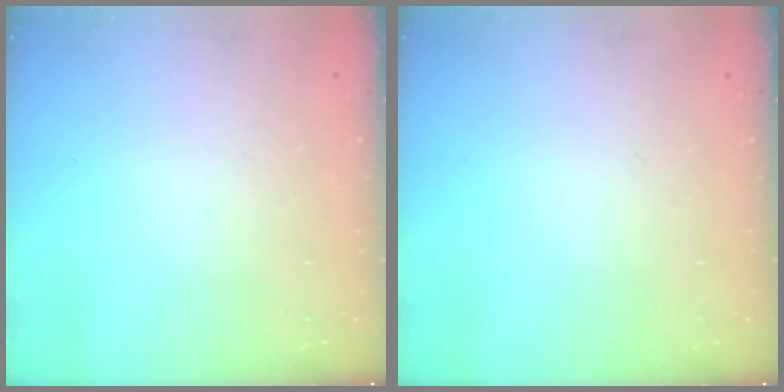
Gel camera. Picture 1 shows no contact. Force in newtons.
{"total": 0.0}